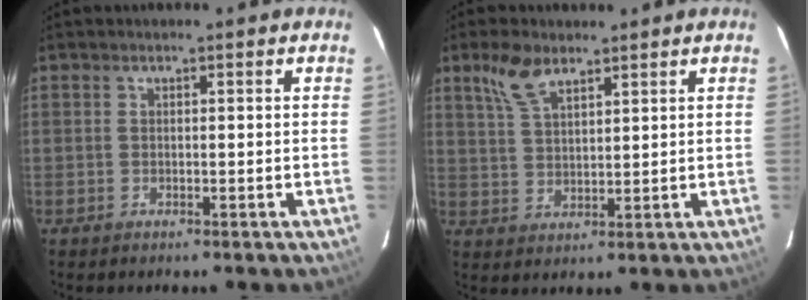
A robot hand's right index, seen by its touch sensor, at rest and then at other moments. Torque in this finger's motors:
{"motor_torque": [0.14, 0.14, 0.10, 0.07]}